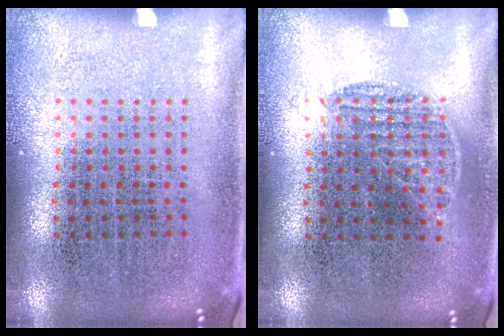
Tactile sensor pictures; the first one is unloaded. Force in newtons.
{"total": 0.8, "press": 0.6, "slide": 0.5}